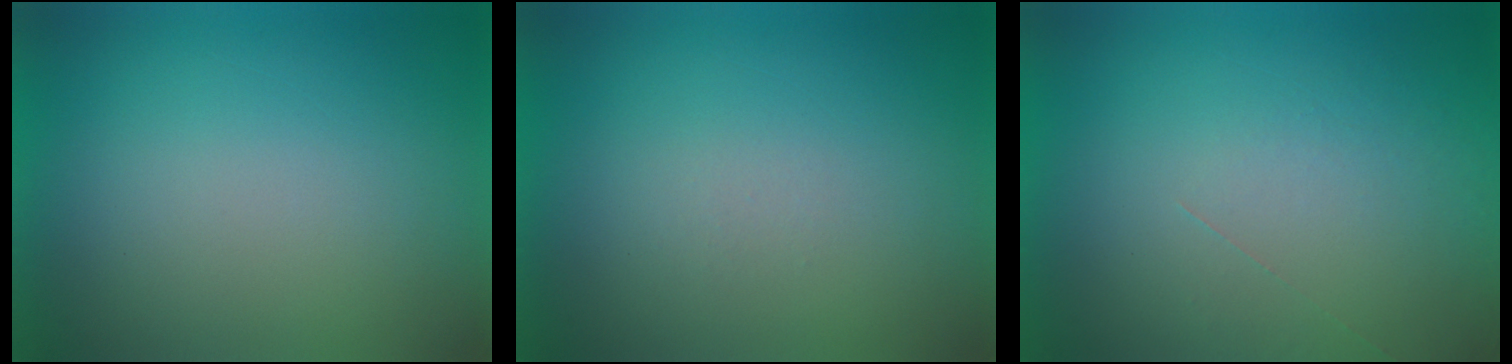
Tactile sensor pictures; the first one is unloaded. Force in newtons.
{"total": 1.4}
{"total": 1.1}